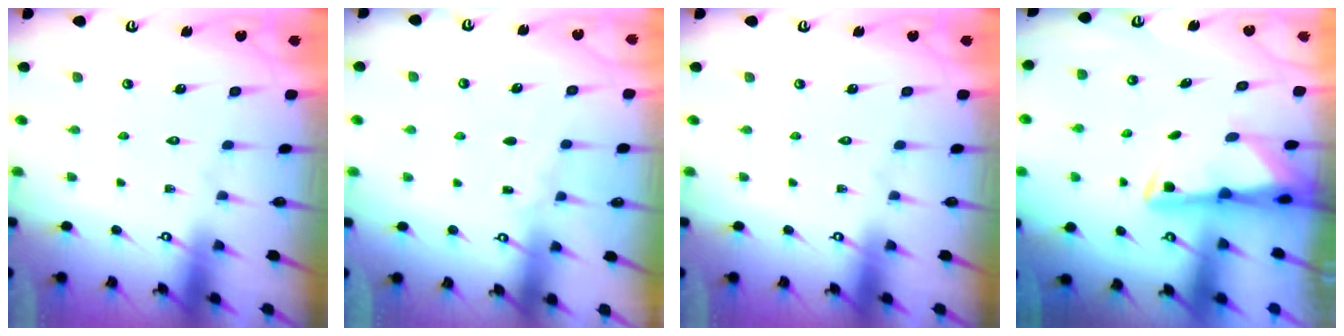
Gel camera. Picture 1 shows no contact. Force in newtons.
{"total": 3.0, "press": 3.0, "slide": 0.4}
{"total": 0.0}
{"total": 3.1, "press": 3.0, "slide": 0.5}